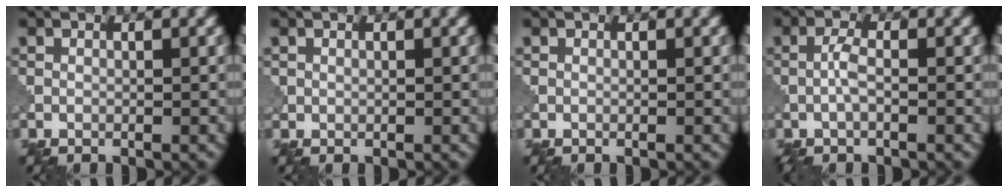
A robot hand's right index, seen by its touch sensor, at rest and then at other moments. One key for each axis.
{"total": 0.5, "fx": 0.3, "fy": 0.4, "fz": 0.2, "tx": -0.004, "ty": -0.001, "tz": 0.008}
{"total": 0.0}
{"total": 2.2, "fx": -0.7, "fy": 0.6, "fz": 2.0, "tx": -0.047, "ty": 0.004, "tz": -0.019}